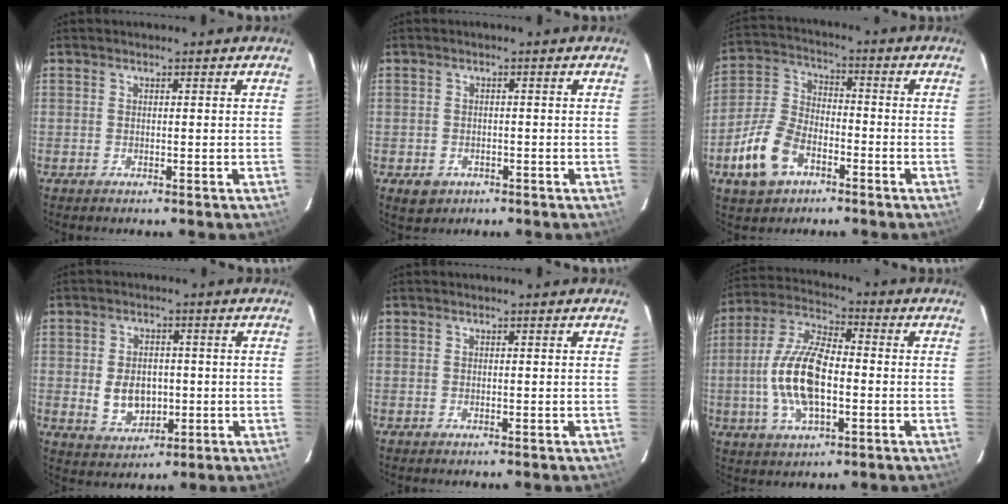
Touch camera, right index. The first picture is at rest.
{"total": 3.6, "force": [-1.7, 3.0, 1.2], "torque": [-0.030, 0.000, -0.019]}
{"total": 11.9, "force": [-6.2, 7.1, 7.3], "torque": [-0.171, 0.013, -0.116]}
{"total": 7.3, "force": [-0.8, 5.5, 4.8], "torque": [-0.098, 0.000, 0.000]}
{"total": 0.0}
{"total": 14.3, "force": [-2.3, 6.3, 12.6], "torque": [-0.264, 0.006, -0.045]}